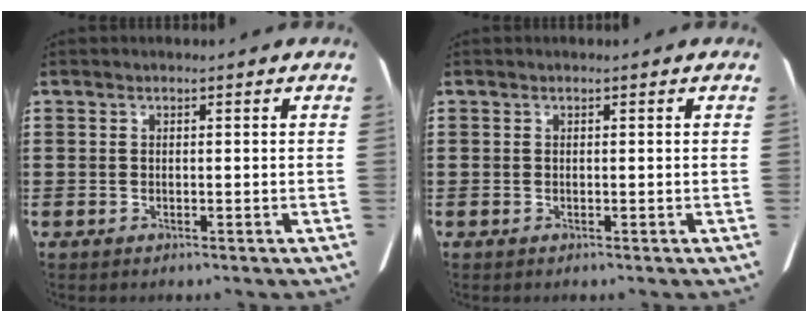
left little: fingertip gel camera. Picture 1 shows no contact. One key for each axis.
{"total": 0.0}